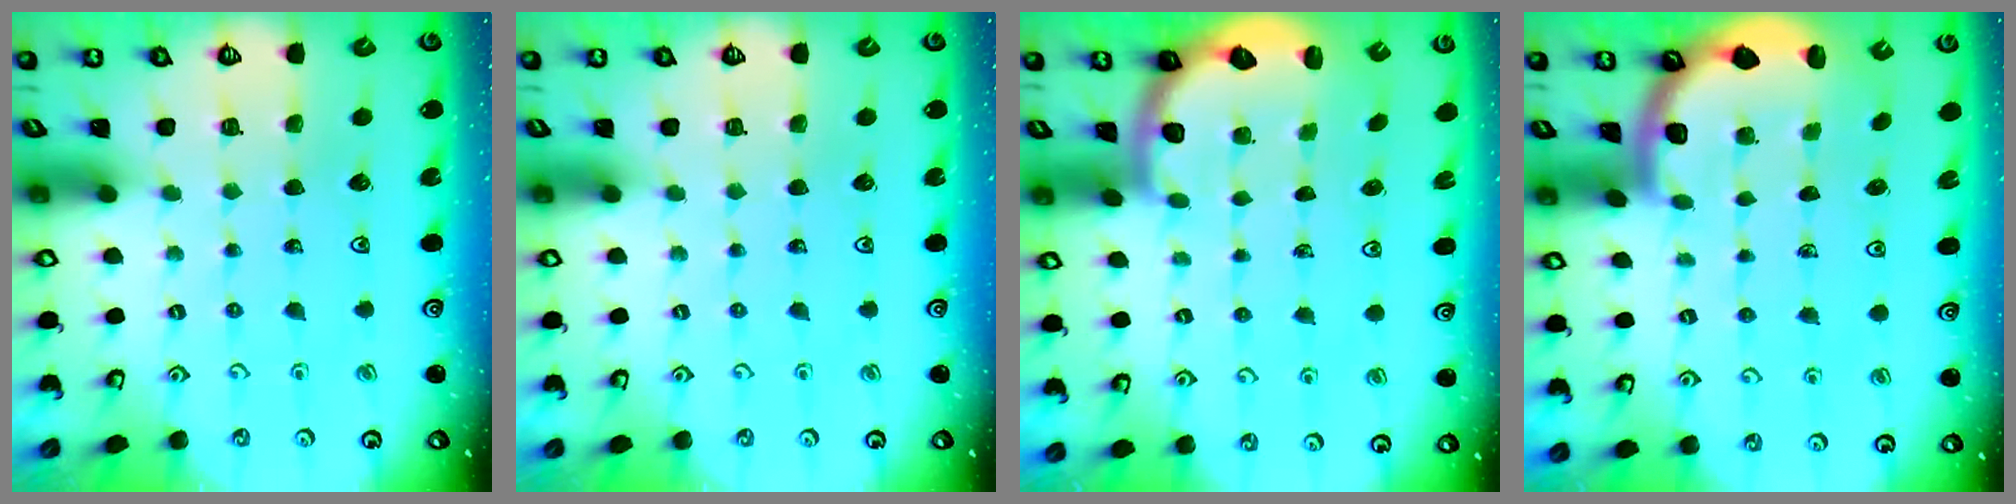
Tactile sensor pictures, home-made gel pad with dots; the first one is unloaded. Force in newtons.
{"total": 0.0}
{"total": 2.4, "press": 2.1, "slide": 1.3}
{"total": 1.8, "press": 1.8, "slide": 0.1}